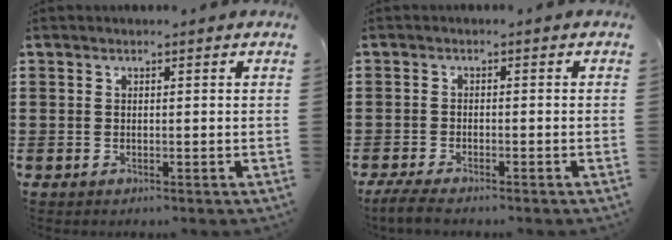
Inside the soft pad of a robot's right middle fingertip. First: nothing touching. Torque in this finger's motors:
{"motor_torque": [0.85, 0.15, 0.11, 0.06]}